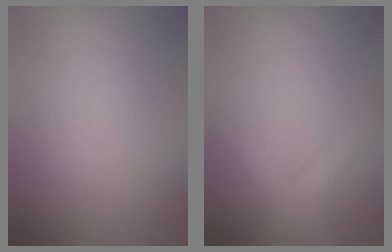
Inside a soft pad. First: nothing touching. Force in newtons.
{"total": 4.6, "press": 4.6, "slide": 0.3}